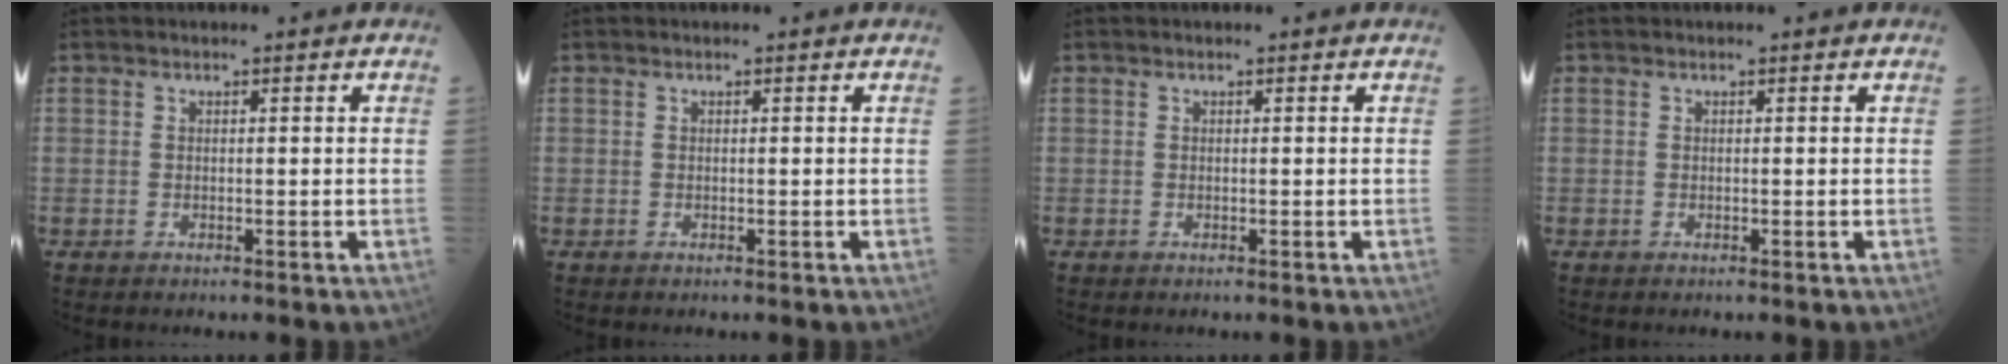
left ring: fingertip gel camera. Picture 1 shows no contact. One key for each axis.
{"total": 0.0}
{"total": 0.0}
{"total": 0.0}